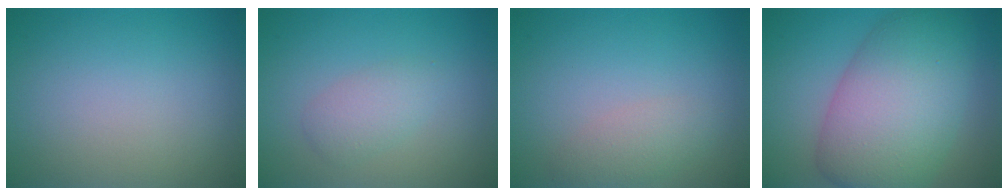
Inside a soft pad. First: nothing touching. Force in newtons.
{"total": 2.0, "press": 2.0, "slide": 0.0}
{"total": 2.0, "press": 2.0, "slide": 0.0}
{"total": 10.6, "press": 10.6, "slide": 0.4}